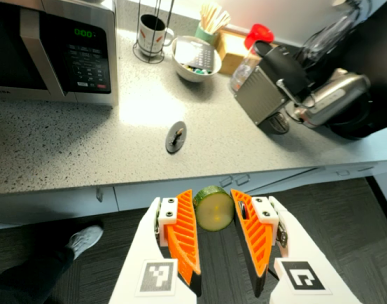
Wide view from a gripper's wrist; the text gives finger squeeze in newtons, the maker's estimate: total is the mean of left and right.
{"total": 8.2, "left": 7.6, "right": 8.7}